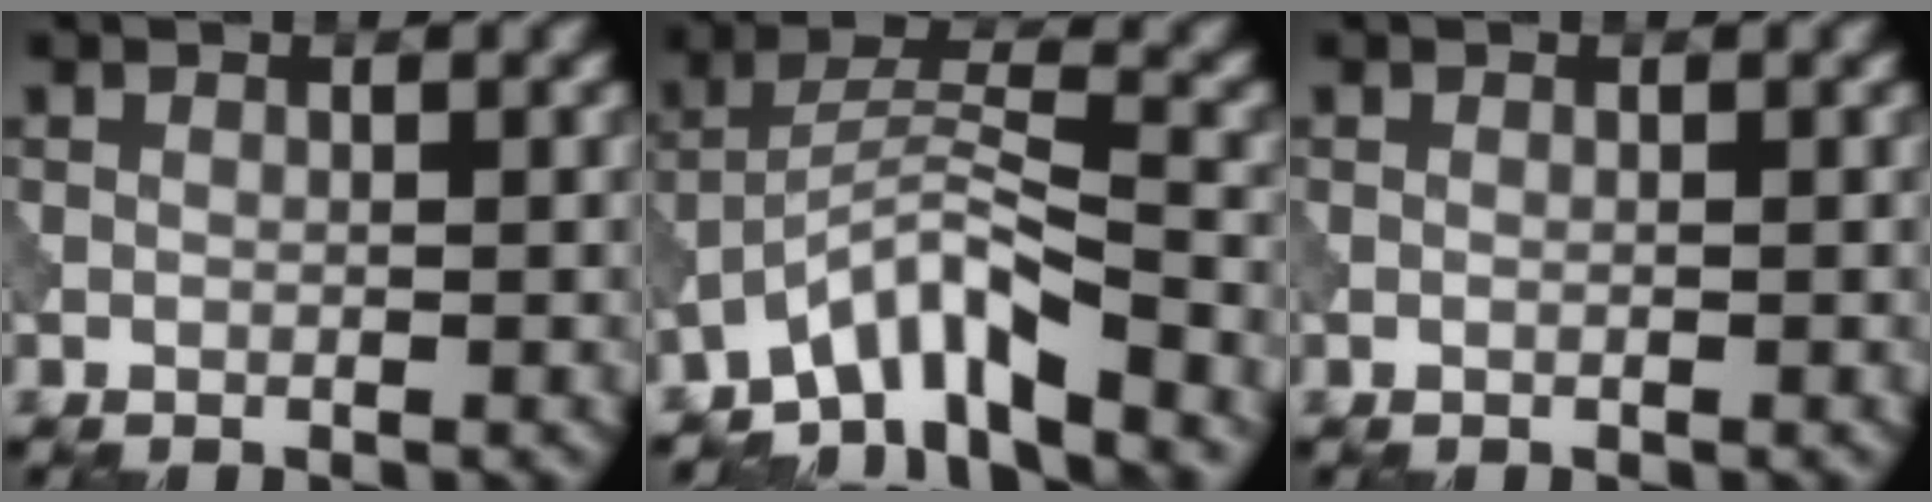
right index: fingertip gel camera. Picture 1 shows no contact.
{"total": 6.5, "force": [-5.1, 1.1, 3.9], "torque": [-0.064, 0.011, -0.101]}
{"total": 0.0}